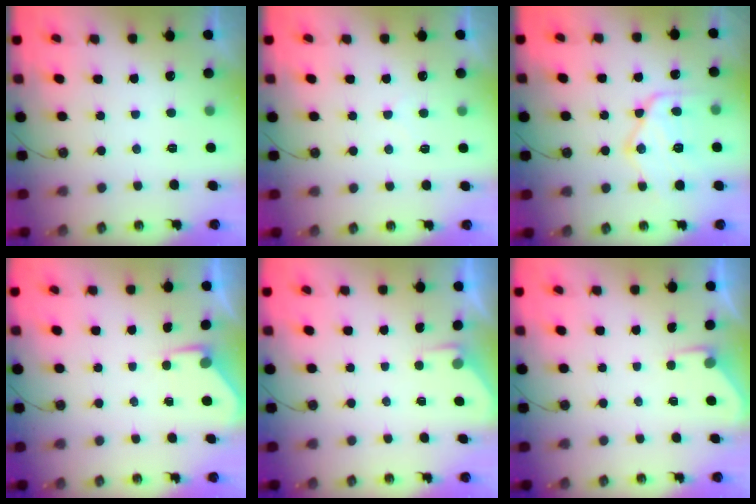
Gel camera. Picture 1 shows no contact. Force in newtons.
{"total": 4.6, "press": 4.6, "slide": 0.5}
{"total": 16.9, "press": 16.8, "slide": 1.5}
{"total": 3.5, "press": 3.5, "slide": 0.5}
{"total": 1.8, "press": 1.7, "slide": 0.4}
{"total": 2.7, "press": 2.6, "slide": 0.5}